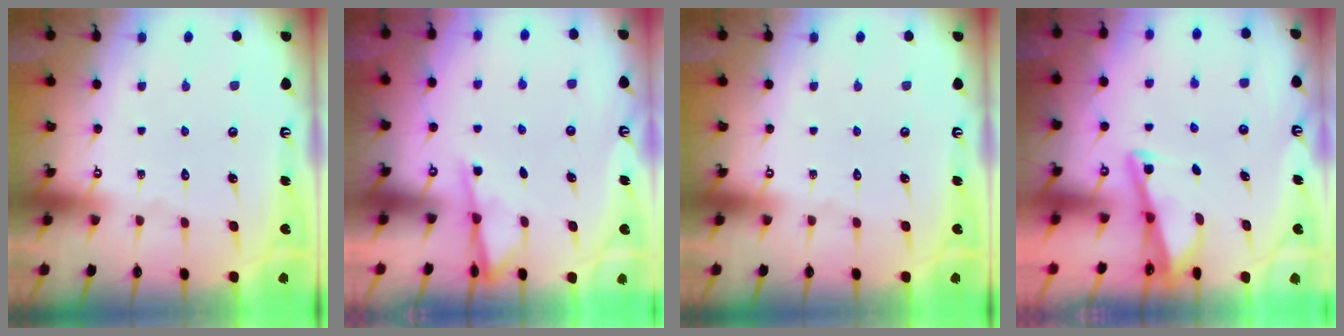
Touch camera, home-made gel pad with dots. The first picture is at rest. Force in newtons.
{"total": 2.9, "press": 2.9, "slide": 0.5}
{"total": 0.0}
{"total": 2.9, "press": 2.9, "slide": 0.4}